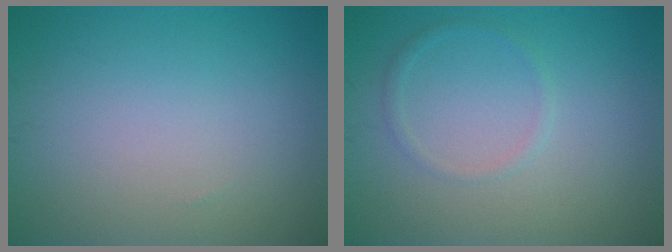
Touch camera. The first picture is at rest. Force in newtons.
{"total": 1.0, "press": 1.0, "slide": 0.1}